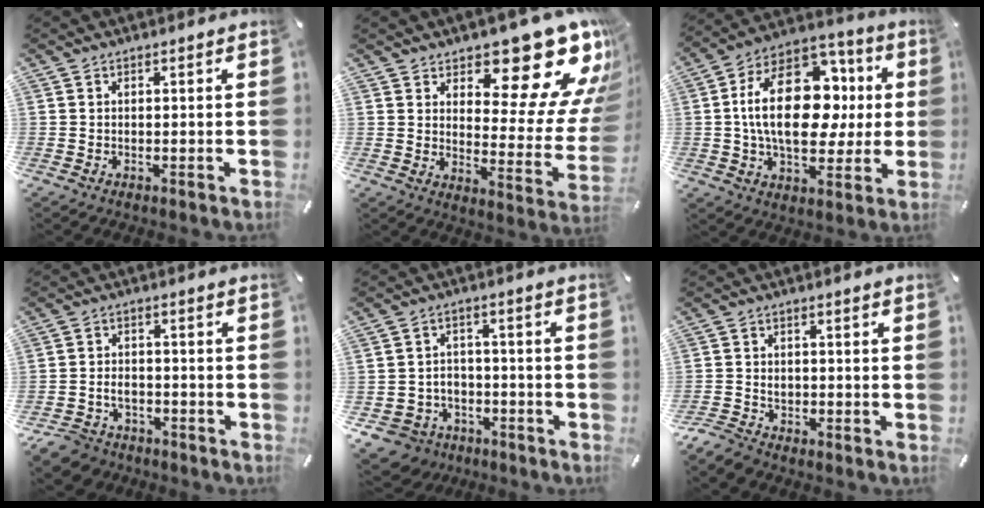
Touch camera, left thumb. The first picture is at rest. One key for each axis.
{"total": 19.2, "fx": 13.2, "fy": 8.4, "fz": 11.0, "tx": -0.116, "ty": -0.119, "tz": 0.213}
{"total": 23.8, "fx": 2.6, "fy": 15.5, "fz": 17.9, "tx": -0.316, "ty": 0.007, "tz": 0.050}
{"total": 5.6, "fx": -3.4, "fy": 4.0, "fz": 1.8, "tx": -0.055, "ty": 0.008, "tz": -0.071}
{"total": 7.2, "fx": -4.2, "fy": 5.8, "fz": 1.2, "tx": -0.043, "ty": 0.028, "tz": -0.078}
{"total": 3.7, "fx": -2.5, "fy": 2.4, "fz": 1.2, "tx": -0.032, "ty": 0.011, "tz": -0.051}